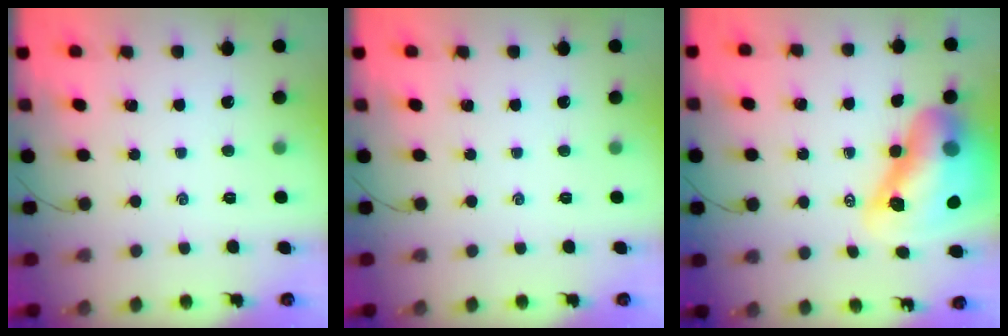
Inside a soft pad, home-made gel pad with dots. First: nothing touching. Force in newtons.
{"total": 0.0}
{"total": 18.1, "press": 17.4, "slide": 5.1}